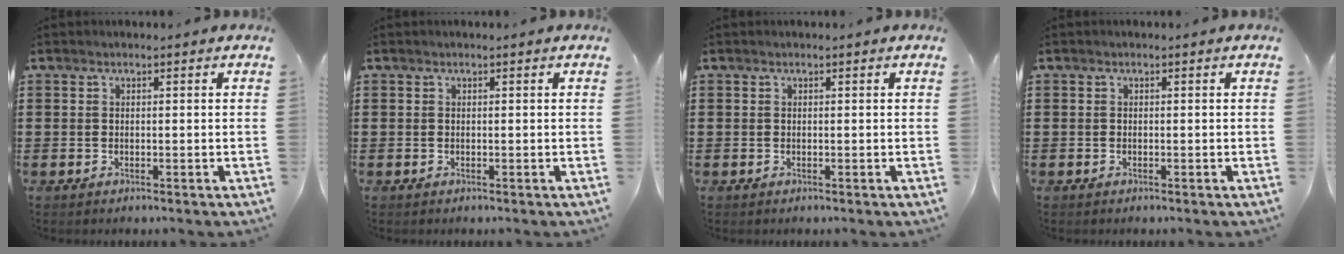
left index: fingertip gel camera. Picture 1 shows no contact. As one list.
[{"total": 0.0}, {"total": 0.0}, {"total": 0.0}]